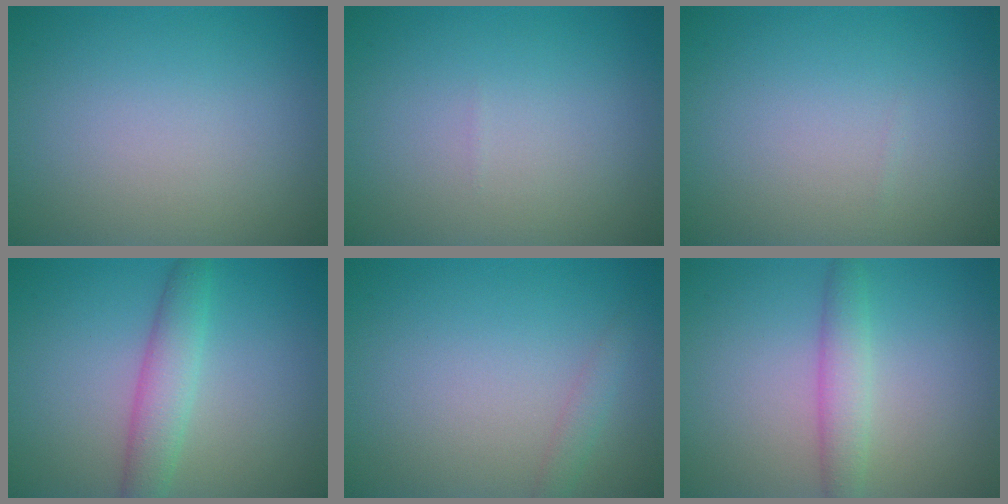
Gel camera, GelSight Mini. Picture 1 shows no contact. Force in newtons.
{"total": 0.0}
{"total": 0.0}
{"total": 3.3, "press": 3.3, "slide": 0.1}
{"total": 1.2, "press": 1.2, "slide": 0.0}
{"total": 2.6, "press": 2.6, "slide": 0.1}